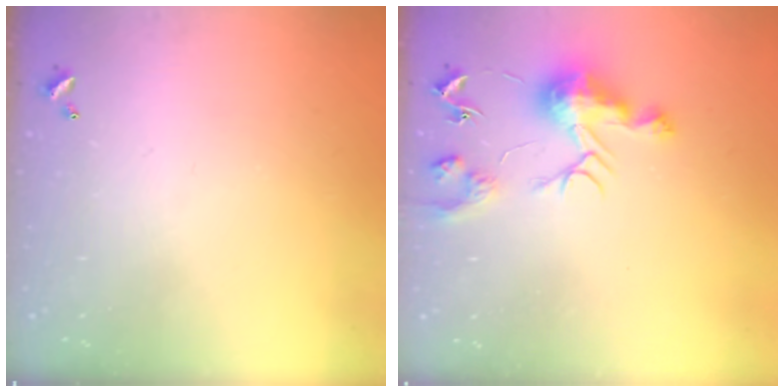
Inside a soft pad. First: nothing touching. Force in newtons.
{"total": 10.0, "press": 10.0, "slide": 0.6}